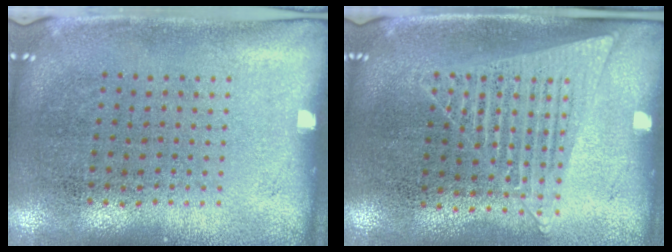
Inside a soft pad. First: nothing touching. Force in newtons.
{"total": 1.3, "press": 1.2, "slide": 0.4}